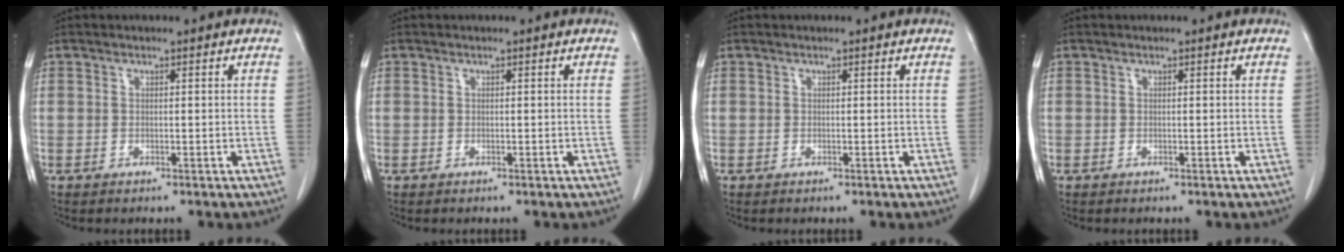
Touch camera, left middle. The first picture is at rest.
{"total": 0.0}
{"total": 0.0}
{"total": 0.0}